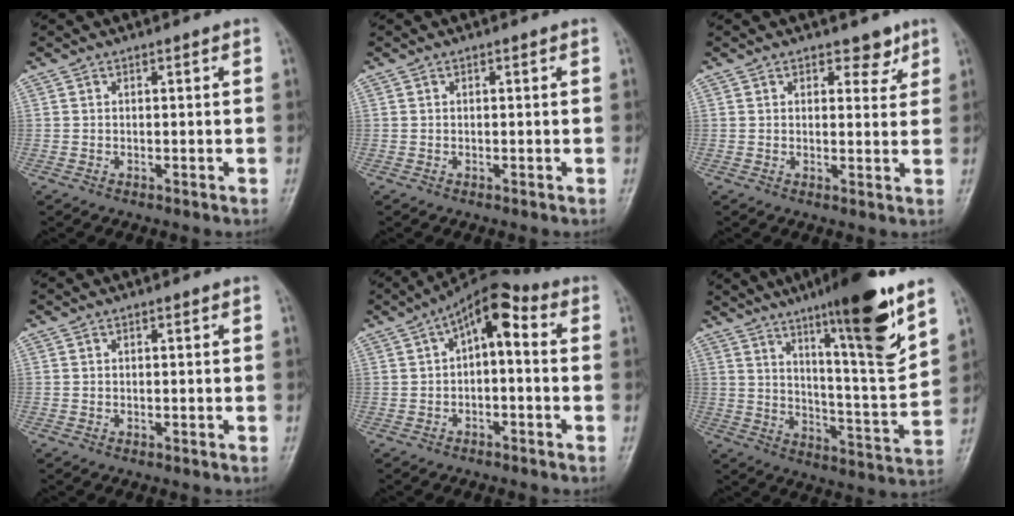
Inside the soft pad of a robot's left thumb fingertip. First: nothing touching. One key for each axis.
{"total": 0.0}
{"total": 3.4, "fx": 2.4, "fy": 2.0, "fz": 1.5, "tx": 0.005, "ty": -0.013, "tz": 0.030}
{"total": 0.0}
{"total": 6.6, "fx": 0.9, "fy": 3.0, "fz": 5.9, "tx": -0.078, "ty": 0.033, "tz": -0.002}
{"total": 19.1, "fx": 11.6, "fy": 2.0, "fz": 15.0, "tx": -0.204, "ty": -0.067, "tz": 0.182}